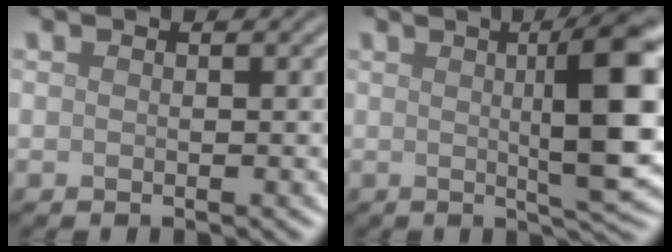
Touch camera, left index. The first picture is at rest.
{"total": 9.5, "force": [1.2, 1.6, 9.3], "torque": [-0.112, 0.010, 0.019]}